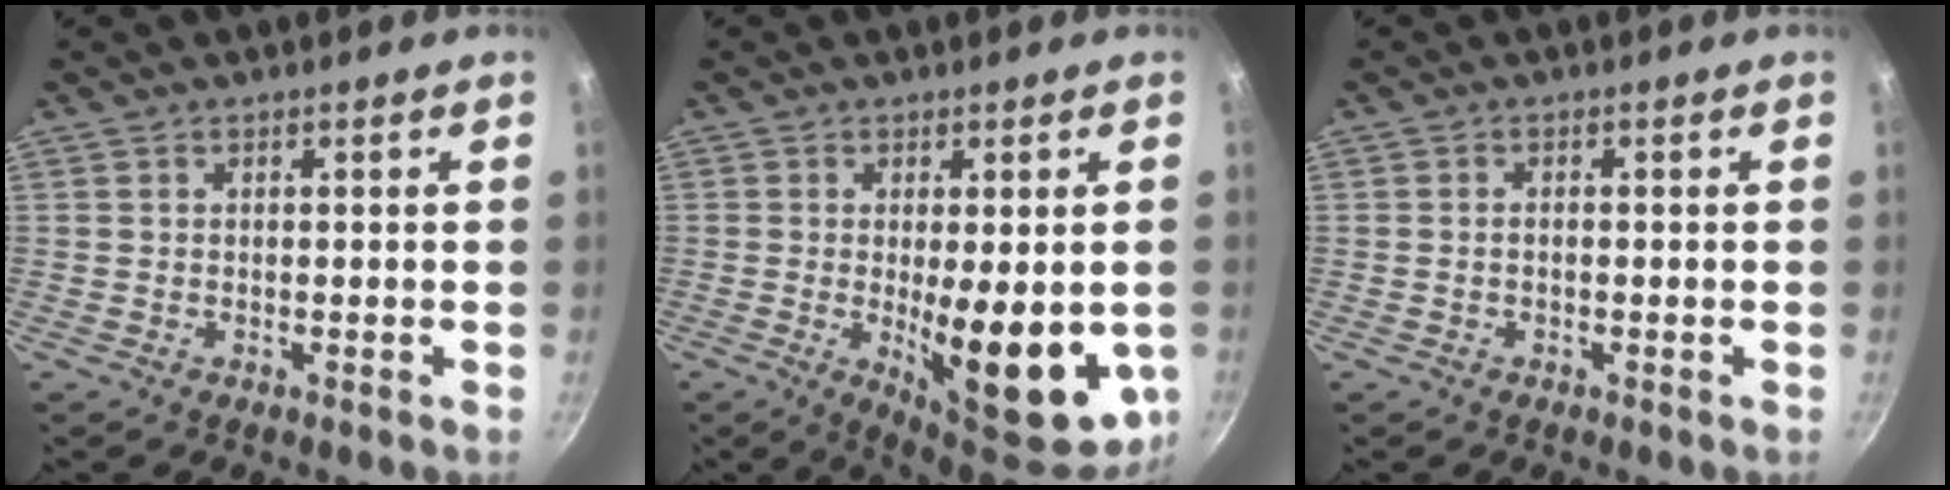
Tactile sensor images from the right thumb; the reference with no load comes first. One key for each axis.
{"total": 16.7, "fx": -2.6, "fy": 5.6, "fz": 15.5, "tx": -0.187, "ty": -0.023, "tz": -0.022}
{"total": 0.9, "fx": -0.3, "fy": 0.5, "fz": 0.7, "tx": -0.016, "ty": 0.007, "tz": -0.008}